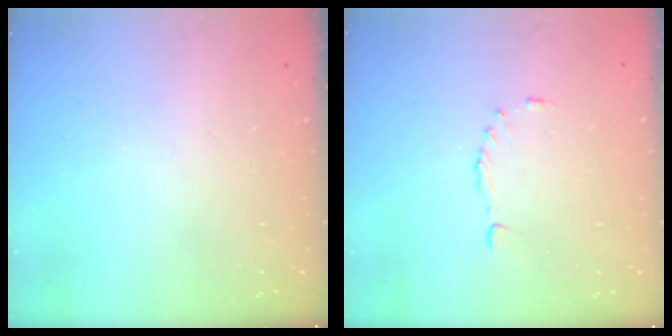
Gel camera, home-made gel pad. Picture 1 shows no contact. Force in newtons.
{"total": 3.1, "press": 3.0, "slide": 0.8}